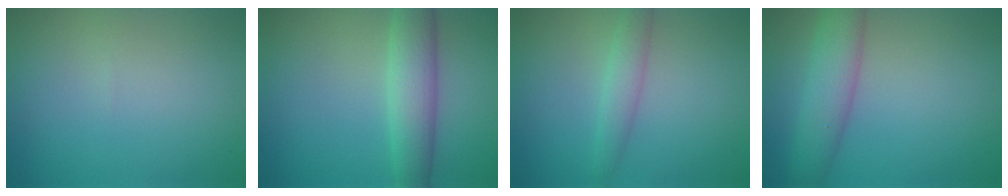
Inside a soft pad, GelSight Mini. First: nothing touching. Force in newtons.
{"total": 4.4, "press": 4.4, "slide": 0.3}
{"total": 2.0, "press": 2.0, "slide": 0.0}
{"total": 4.7, "press": 4.7, "slide": 0.3}